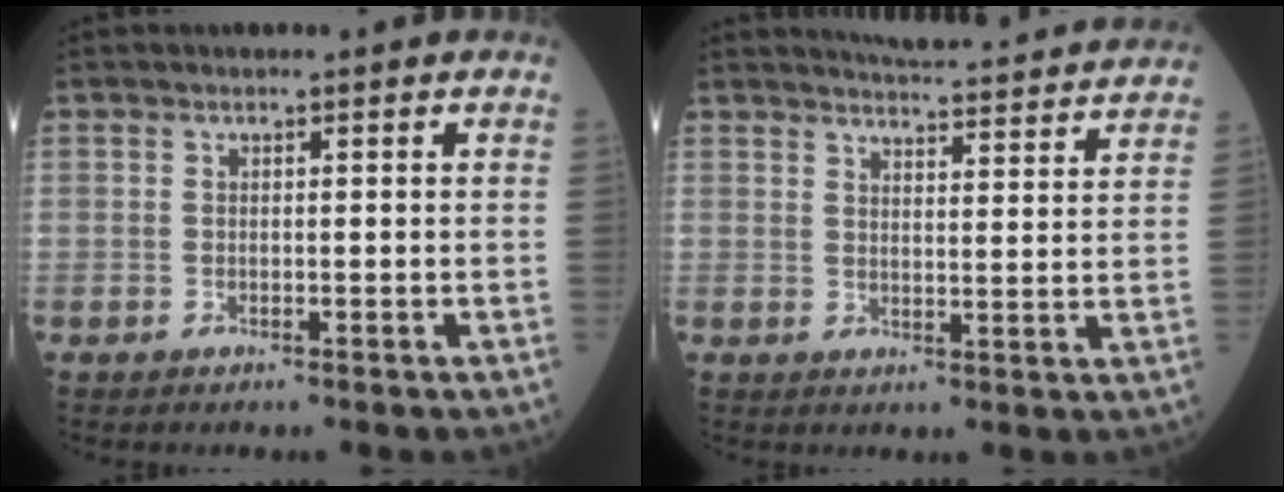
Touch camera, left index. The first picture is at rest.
{"total": 15.2, "force": [14.7, 0.7, 4.0], "torque": [-0.050, -0.018, 0.172]}